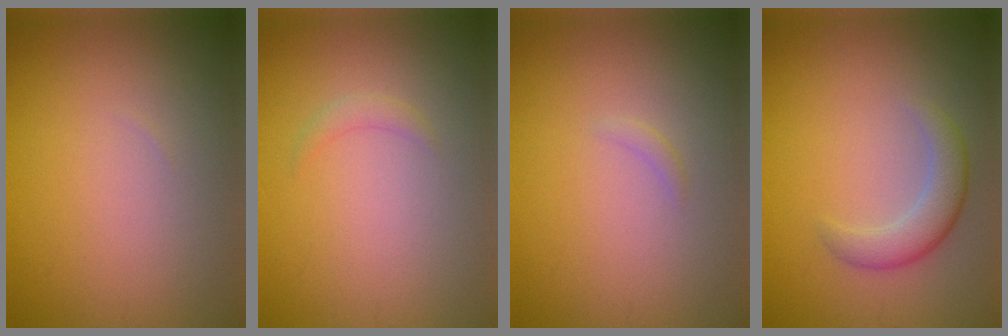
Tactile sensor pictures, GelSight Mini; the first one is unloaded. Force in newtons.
{"total": 1.0, "press": 1.0, "slide": 0.1}
{"total": 0.6, "press": 0.6, "slide": 0.0}
{"total": 3.0, "press": 3.0, "slide": 0.3}